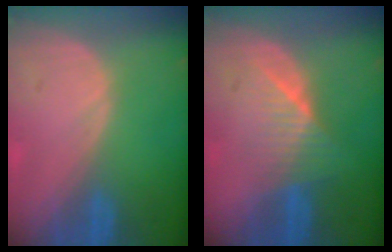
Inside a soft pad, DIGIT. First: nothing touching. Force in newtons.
{"total": 6.1, "press": 5.7, "slide": 2.1}